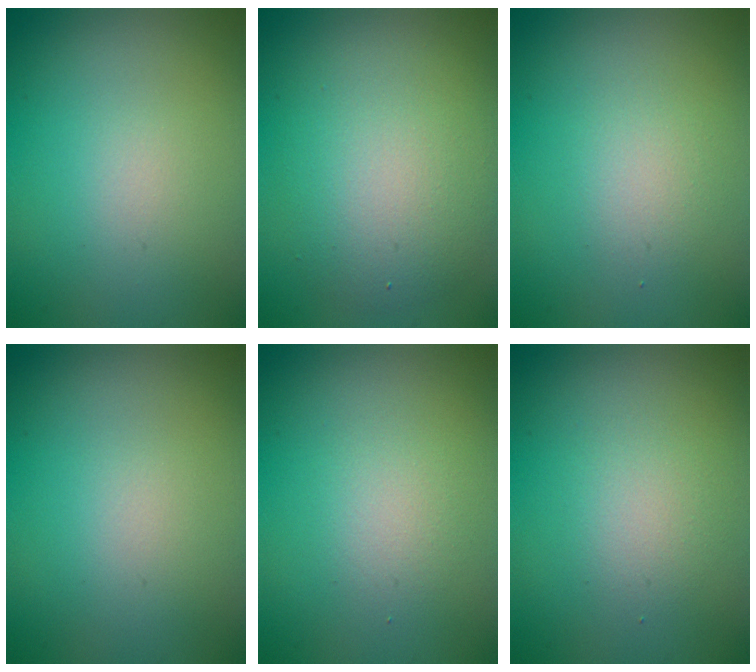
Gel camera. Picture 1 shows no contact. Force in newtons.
{"total": 5.1, "press": 5.1, "slide": 0.6}
{"total": 1.6, "press": 1.6, "slide": 0.1}
{"total": 0.0}
{"total": 1.7, "press": 1.7, "slide": 0.2}
{"total": 1.8, "press": 1.8, "slide": 0.0}